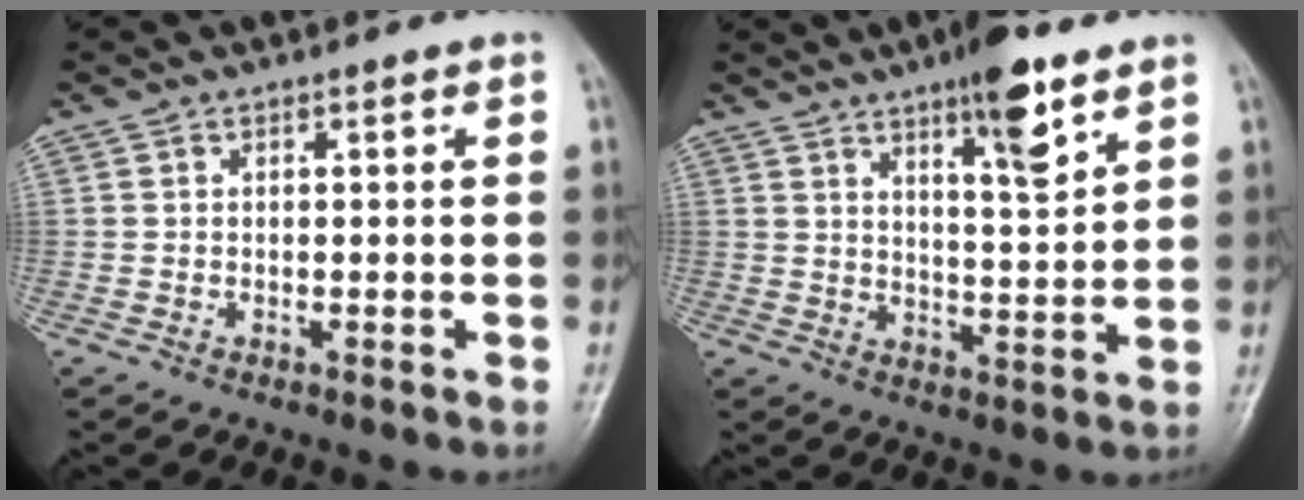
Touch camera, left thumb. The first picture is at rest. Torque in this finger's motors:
{"motor_torque": [1.67, 0.40, 1.13, -1.11, 0.04]}